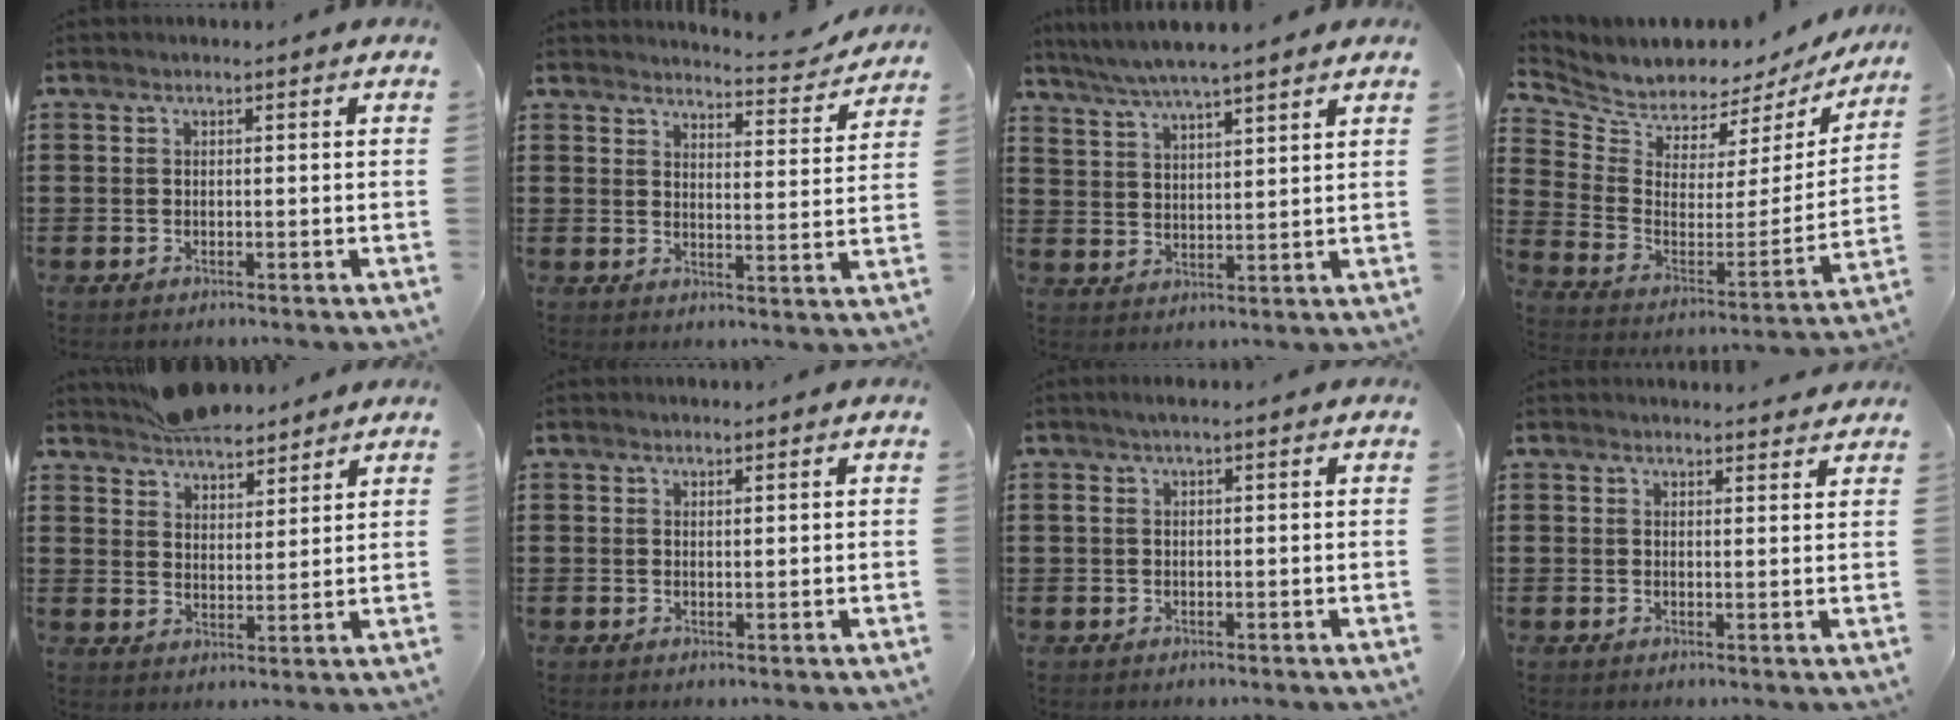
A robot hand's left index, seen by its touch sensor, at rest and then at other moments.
{"total": 4.2, "force": [4.1, 0.1, 0.9], "torque": [-0.020, -0.032, 0.067]}
{"total": 5.0, "force": [4.6, 0.0, 2.0], "torque": [-0.051, -0.017, 0.080]}
{"total": 5.0, "force": [4.8, 1.1, -0.3], "torque": [-0.033, -0.055, 0.082]}
{"total": 6.1, "force": [5.7, 1.8, 0.9], "torque": [-0.034, -0.009, 0.113]}
{"total": 0.7, "force": [0.6, 0.0, 0.4], "torque": [-0.008, -0.002, 0.012]}
{"total": 1.1, "force": [0.1, 0.2, 1.1], "torque": [-0.020, 0.001, 0.002]}
{"total": 1.7, "force": [1.7, 0.2, 0.1], "torque": [0.002, -0.003, 0.032]}